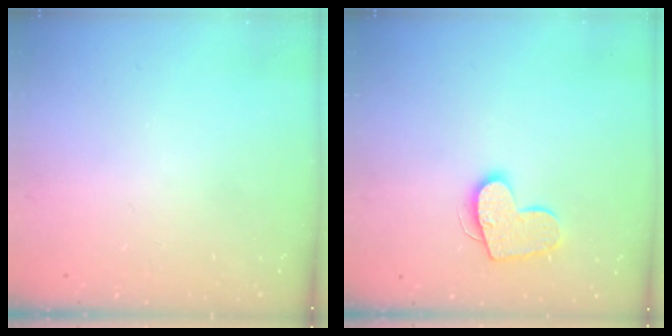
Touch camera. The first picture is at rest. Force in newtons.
{"total": 12.4, "press": 12.4, "slide": 0.7}